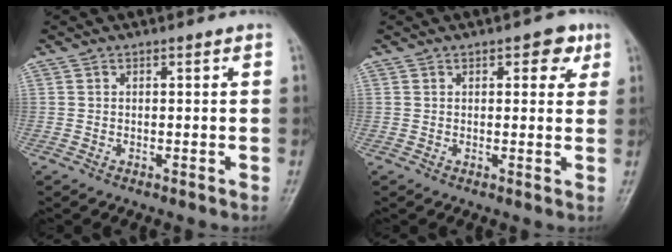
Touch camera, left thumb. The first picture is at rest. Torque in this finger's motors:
{"motor_torque": [-0.29, 0.36, 0.14, 0.25, 0.08]}